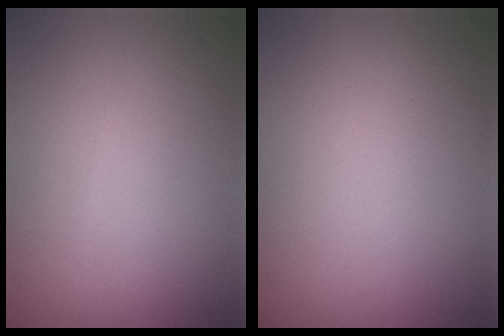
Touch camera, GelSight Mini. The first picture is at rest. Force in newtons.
{"total": 0.0}